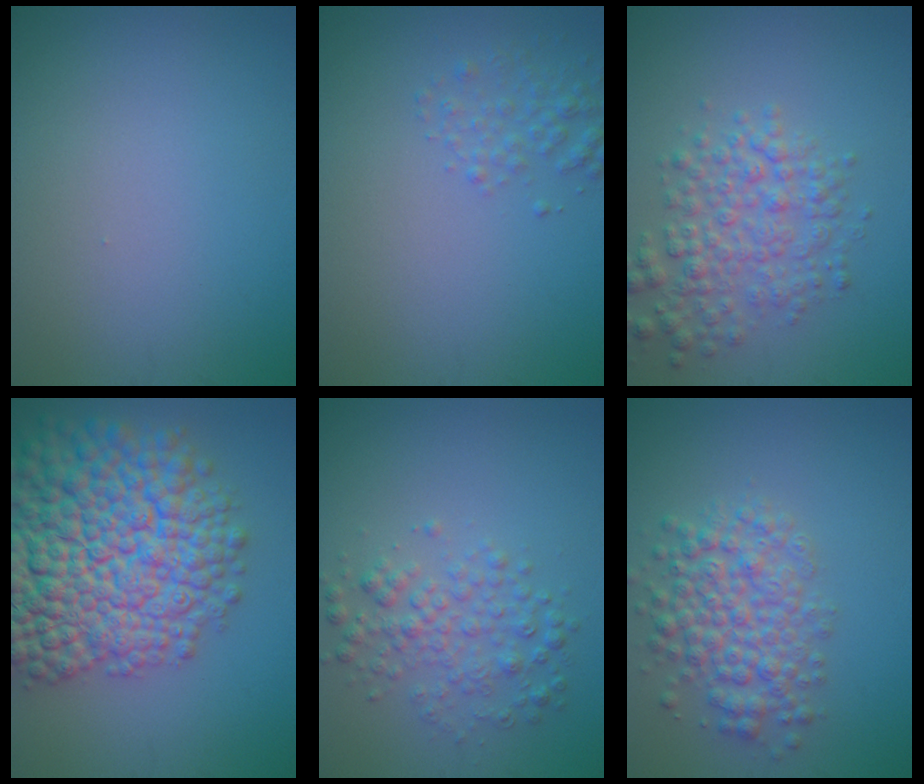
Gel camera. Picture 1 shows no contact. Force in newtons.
{"total": 1.8, "press": 1.8, "slide": 0.1}
{"total": 4.5, "press": 4.5, "slide": 0.1}
{"total": 15.2, "press": 15.2, "slide": 0.7}
{"total": 3.2, "press": 3.2, "slide": 0.1}
{"total": 4.9, "press": 4.9, "slide": 0.1}